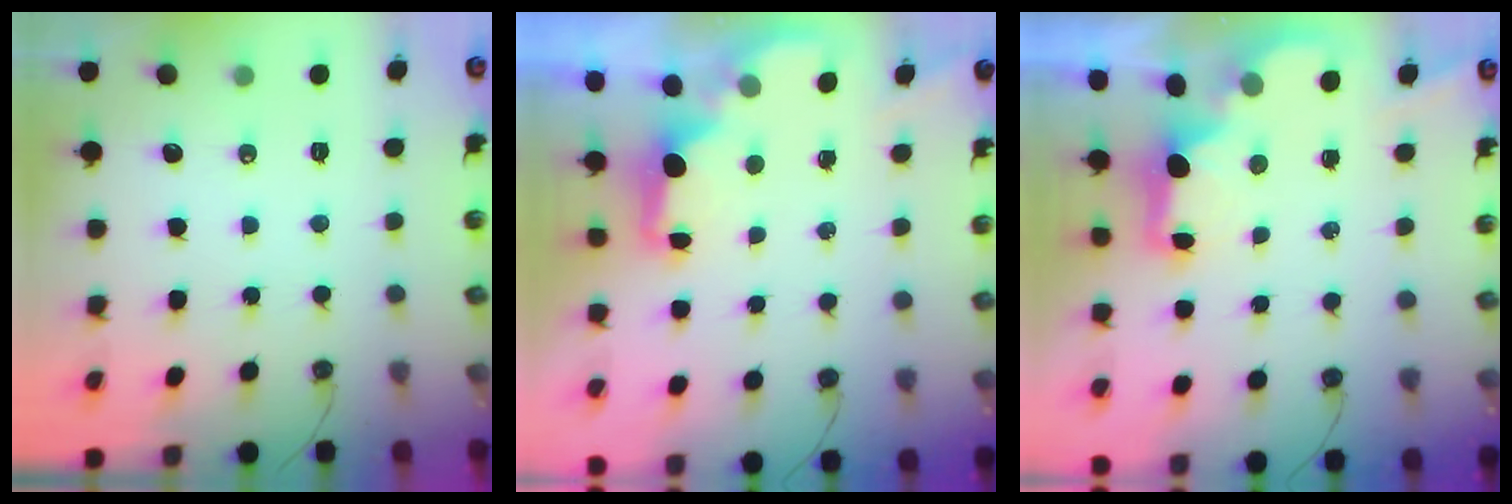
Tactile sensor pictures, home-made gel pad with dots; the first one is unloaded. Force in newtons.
{"total": 1.7, "press": 1.6, "slide": 0.6}
{"total": 2.1, "press": 2.0, "slide": 0.8}